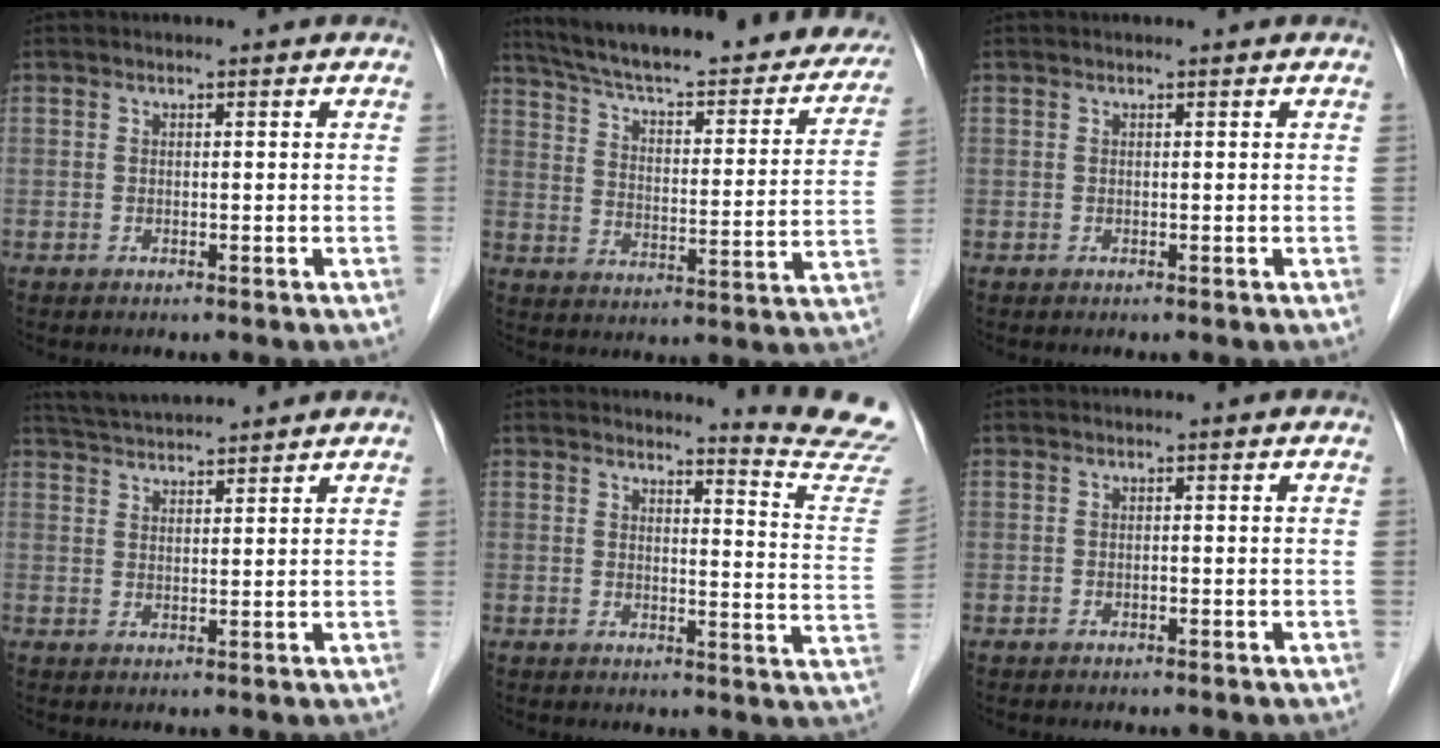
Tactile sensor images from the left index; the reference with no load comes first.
{"total": 30.7, "force": [25.8, 6.8, 15.3], "torque": [-0.239, -0.020, 0.330]}
{"total": 0.7, "force": [0.7, -0.1, 0.3], "torque": [-0.002, 0.008, 0.012]}
{"total": 7.6, "force": [7.3, -0.3, 2.1], "torque": [-0.046, 0.031, 0.123]}
{"total": 11.7, "force": [11.5, -1.8, 0.5], "torque": [-0.010, -0.122, 0.114]}
{"total": 0.0}